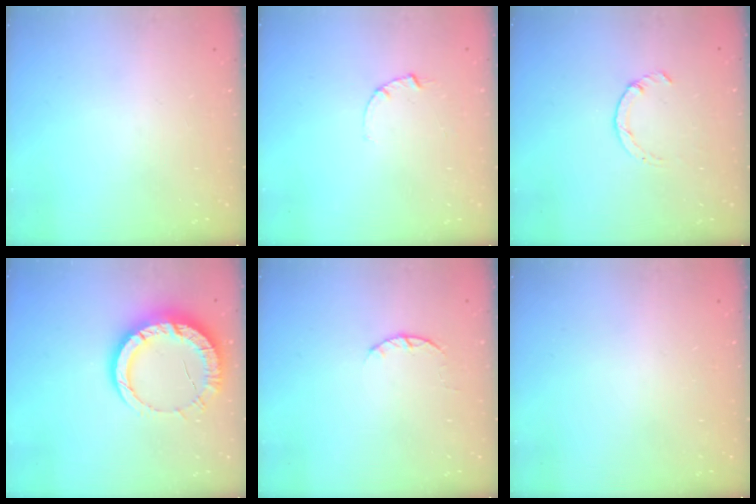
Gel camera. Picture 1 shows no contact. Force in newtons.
{"total": 2.5, "press": 2.5, "slide": 0.3}
{"total": 2.2, "press": 2.1, "slide": 0.4}
{"total": 13.4, "press": 13.3, "slide": 1.1}
{"total": 2.3, "press": 2.3, "slide": 0.4}
{"total": 2.4, "press": 2.4, "slide": 0.2}